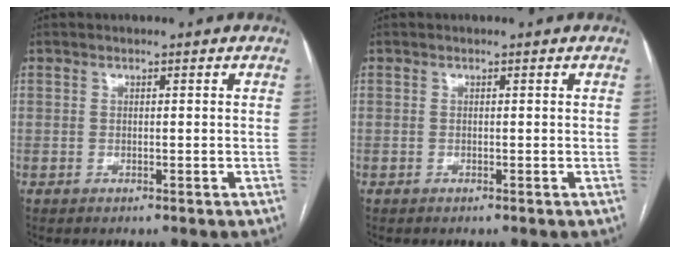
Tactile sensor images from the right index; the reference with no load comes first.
{"total": 0.0}